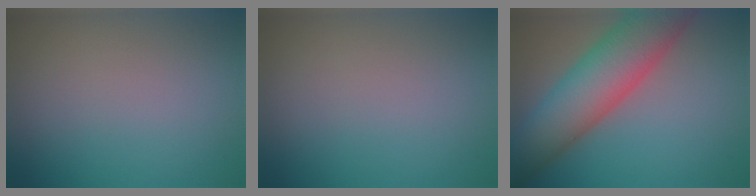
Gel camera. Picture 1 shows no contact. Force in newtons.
{"total": 0.0}
{"total": 10.3, "press": 10.3, "slide": 0.7}